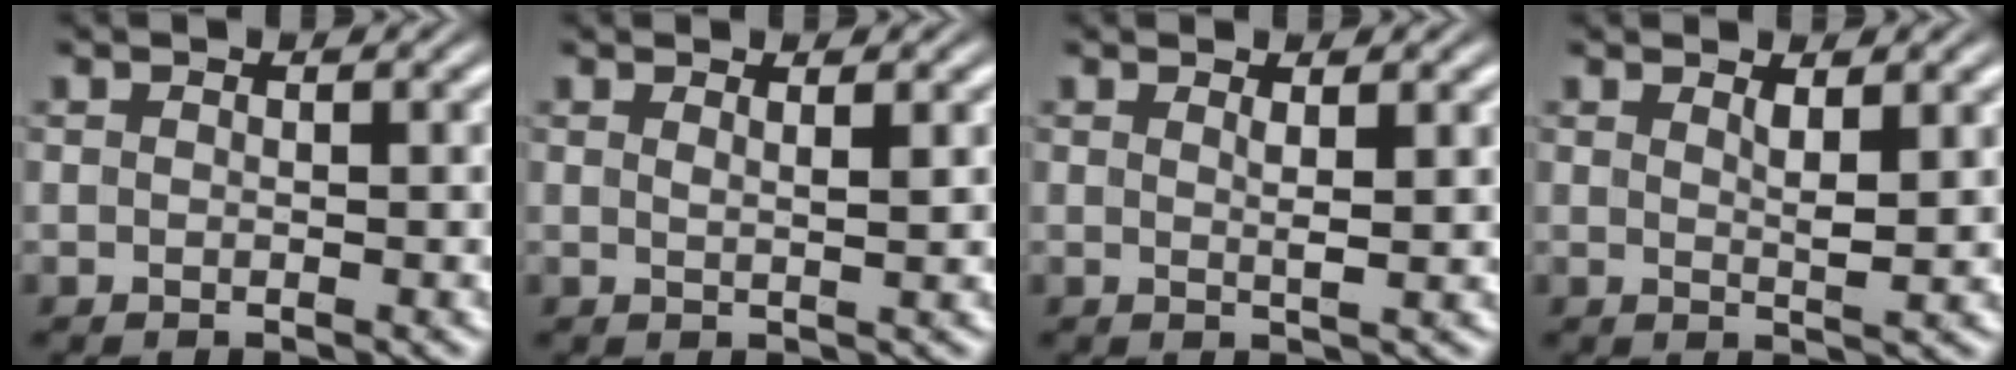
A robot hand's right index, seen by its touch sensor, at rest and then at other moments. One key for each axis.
{"total": 1.2, "fx": 0.7, "fy": -0.7, "fz": 0.7, "tx": -0.009, "ty": -0.008, "tz": 0.017}
{"total": 1.4, "fx": 0.6, "fy": -0.5, "fz": 1.2, "tx": -0.019, "ty": -0.008, "tz": 0.014}
{"total": 1.7, "fx": 0.9, "fy": -0.4, "fz": 1.3, "tx": -0.021, "ty": -0.012, "tz": 0.020}